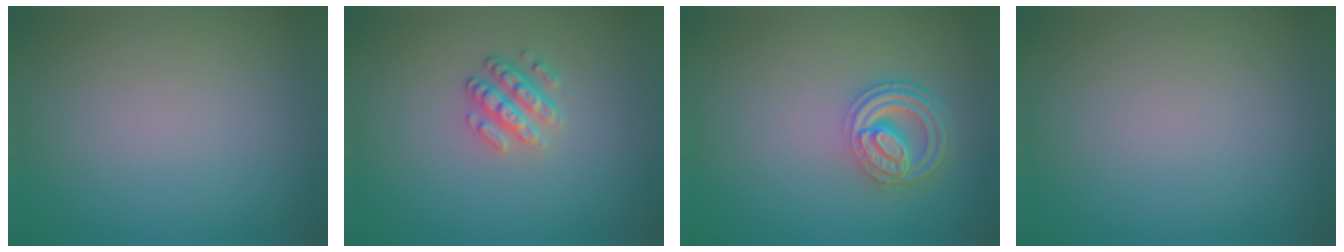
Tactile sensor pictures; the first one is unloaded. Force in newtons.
{"total": 2.6, "press": 2.4, "slide": 1.1}
{"total": 4.7, "press": 3.5, "slide": 3.1}
{"total": 0.0}